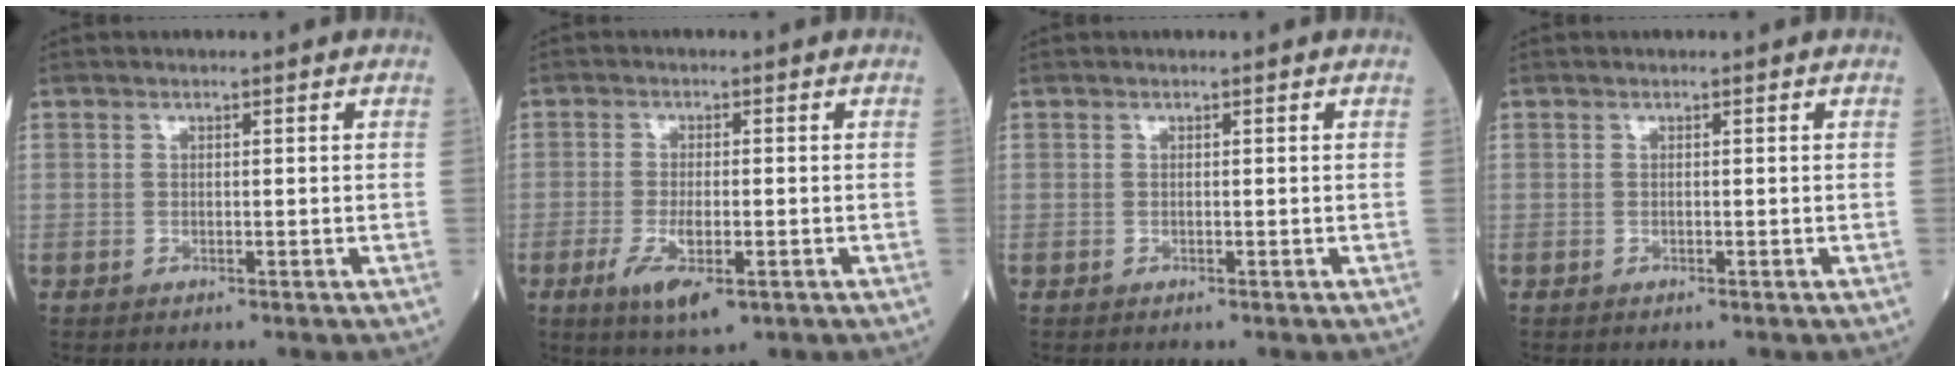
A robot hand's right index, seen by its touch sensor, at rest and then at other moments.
{"total": 5.8, "force": [-2.5, 1.5, 5.0], "torque": [-0.098, -0.012, -0.036]}
{"total": 0.0}
{"total": 0.0}